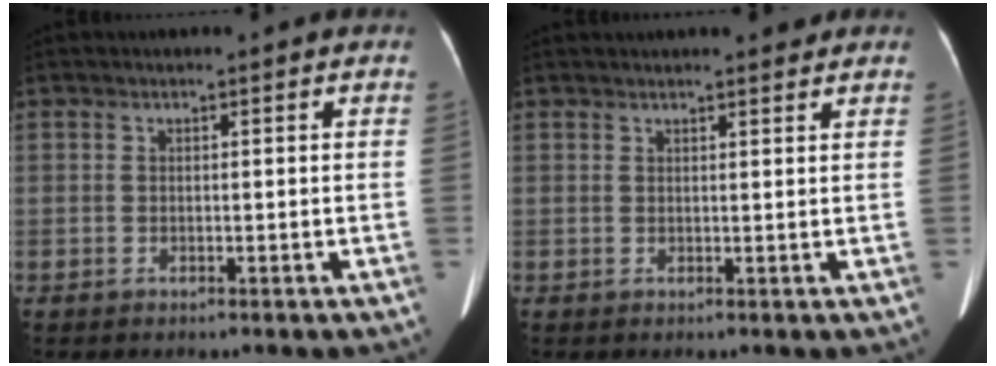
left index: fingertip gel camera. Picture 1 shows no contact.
{"total": 5.2, "force": [4.6, 0.9, 2.3], "torque": [-0.026, 0.020, 0.056]}